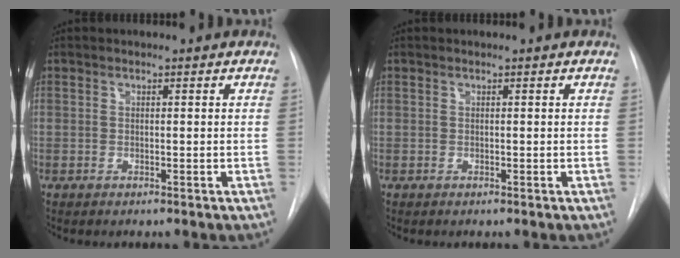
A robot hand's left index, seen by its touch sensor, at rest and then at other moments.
{"total": 0.0}